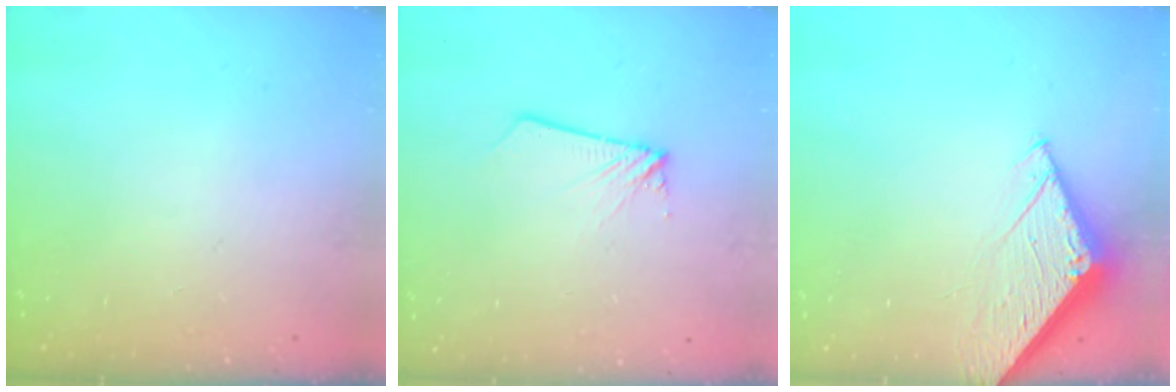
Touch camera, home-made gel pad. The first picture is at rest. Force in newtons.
{"total": 1.9, "press": 1.9, "slide": 0.1}
{"total": 5.0, "press": 4.9, "slide": 0.5}